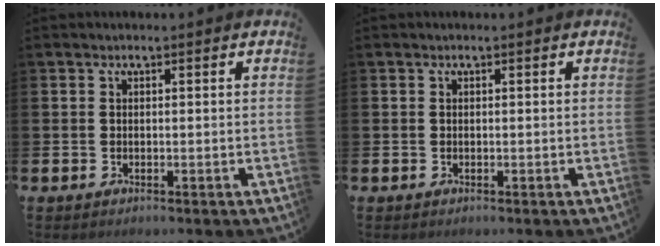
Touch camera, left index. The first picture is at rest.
{"total": 0.0}